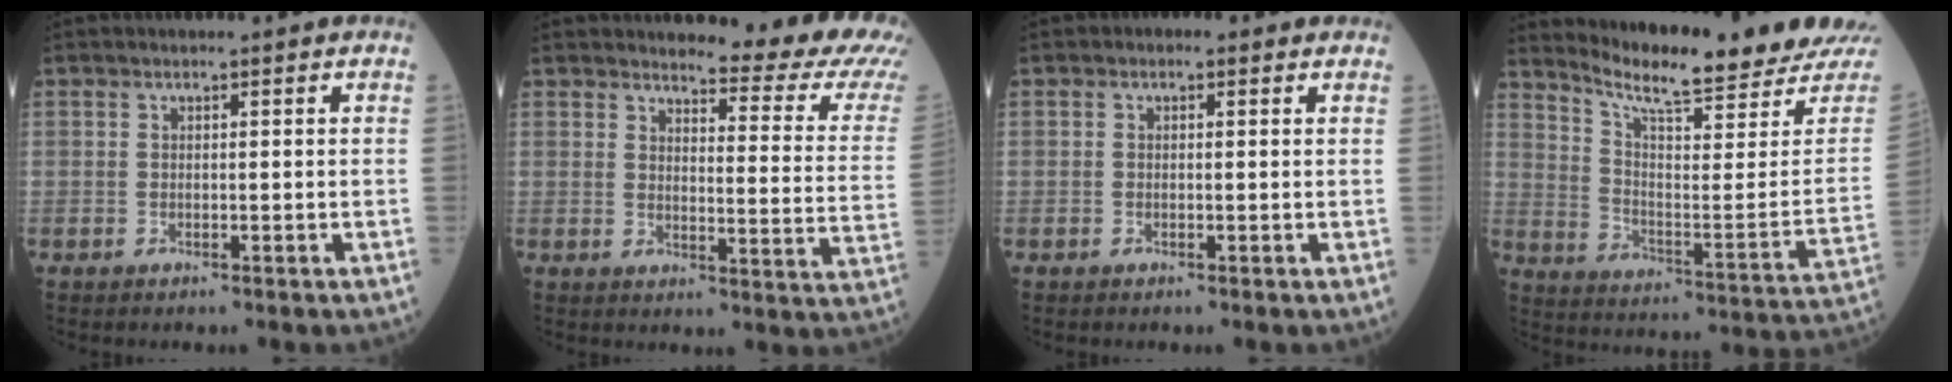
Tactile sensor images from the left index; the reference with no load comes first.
{"total": 14.7, "force": [13.9, 0.4, 5.0], "torque": [-0.055, -0.096, 0.141]}
{"total": 0.9, "force": [0.3, 0.8, 0.4], "torque": [-0.005, 0.007, -0.005]}
{"total": 17.8, "force": [16.7, -0.9, 6.3], "torque": [-0.121, -0.086, 0.237]}